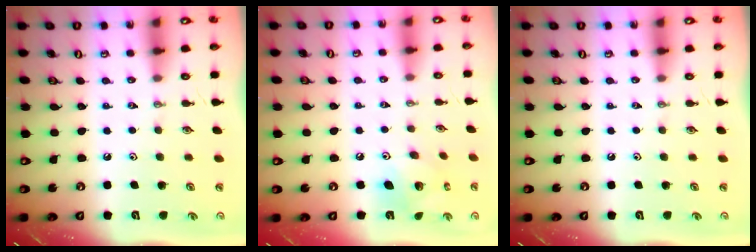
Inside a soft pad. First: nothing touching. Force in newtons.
{"total": 10.4, "press": 10.4, "slide": 0.8}
{"total": 0.0}